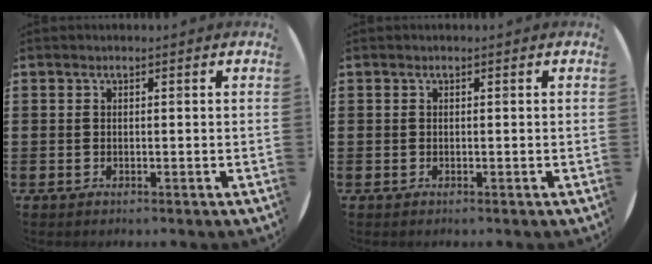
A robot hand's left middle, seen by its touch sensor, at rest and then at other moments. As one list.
[{"total": 0.0}]